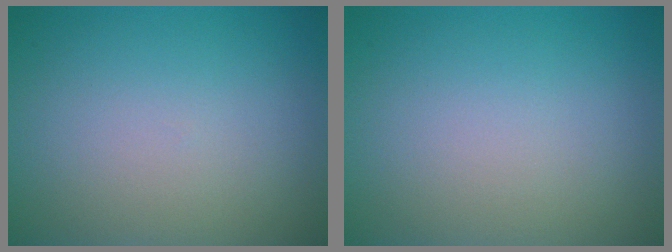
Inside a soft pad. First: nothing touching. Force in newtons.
{"total": 0.0}